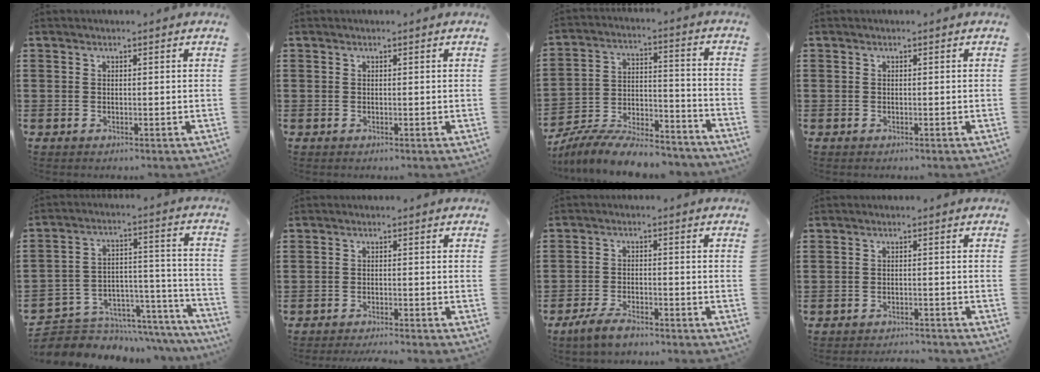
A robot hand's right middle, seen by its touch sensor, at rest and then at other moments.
{"total": 0.0}
{"total": 9.7, "force": [-9.2, 1.2, 3.0], "torque": [-0.053, 0.016, -0.182]}
{"total": 0.0}
{"total": 5.6, "force": [-5.0, 2.4, 0.4], "torque": [-0.011, 0.006, -0.098]}
{"total": 1.7, "force": [-1.6, -0.2, 0.3], "torque": [-0.006, 0.002, -0.032]}
{"total": 3.9, "force": [-3.1, 1.2, 2.1], "torque": [-0.048, 0.004, -0.063]}
{"total": 1.8, "force": [-1.8, 0.1, 0.1], "torque": [-0.007, 0.001, -0.039]}